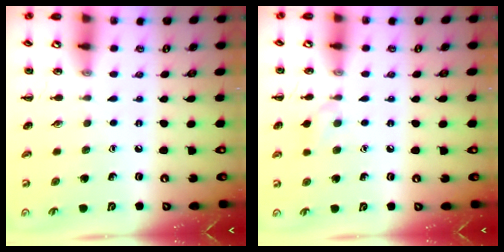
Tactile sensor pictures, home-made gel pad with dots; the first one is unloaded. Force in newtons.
{"total": 5.2, "press": 4.8, "slide": 1.9}